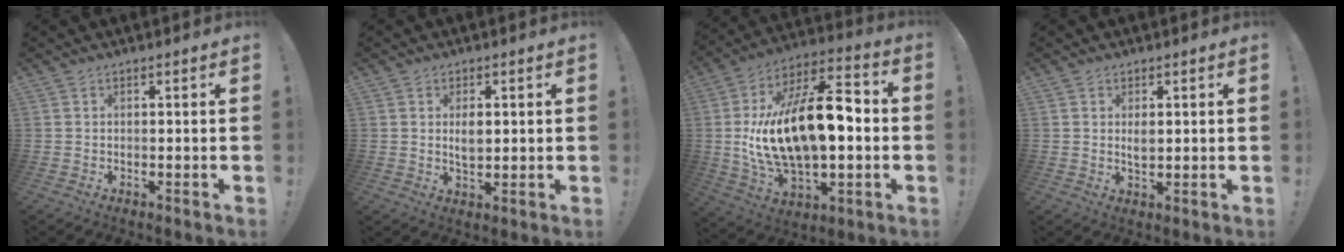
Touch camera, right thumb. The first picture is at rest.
{"total": 3.8, "force": [1.0, 2.1, 2.9], "torque": [-0.041, -0.004, 0.013]}
{"total": 24.8, "force": [0.3, 12.5, 21.5], "torque": [-0.385, -0.002, 0.008]}
{"total": 2.5, "force": [1.0, 1.4, 1.9], "torque": [-0.018, -0.006, 0.012]}